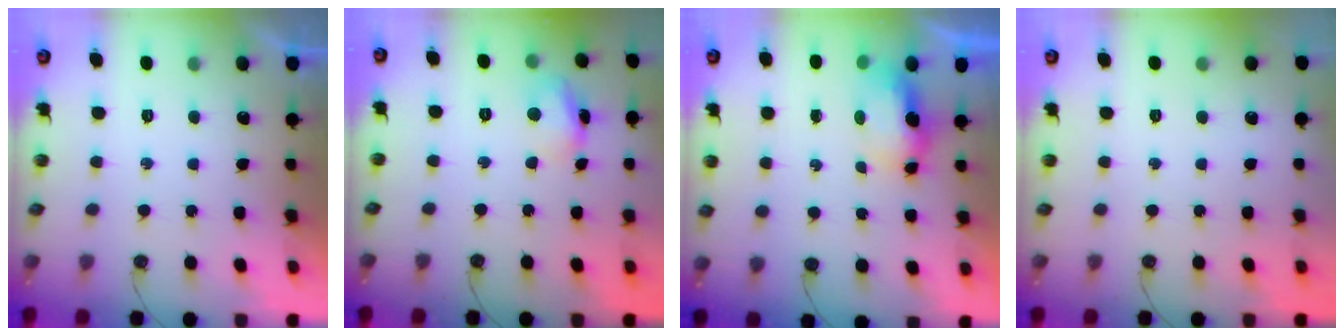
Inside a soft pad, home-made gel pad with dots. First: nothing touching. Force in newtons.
{"total": 8.7, "press": 8.6, "slide": 0.5}
{"total": 6.0, "press": 5.9, "slide": 0.8}
{"total": 0.0}